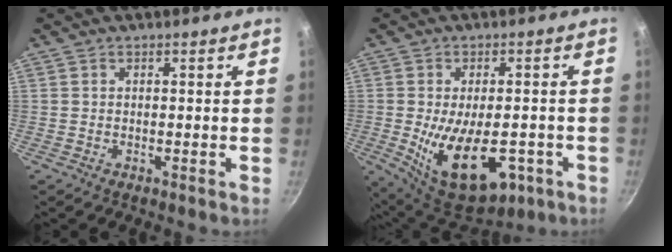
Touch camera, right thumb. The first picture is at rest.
{"total": 16.9, "force": [-5.0, 8.6, 13.6], "torque": [-0.180, -0.006, -0.057]}